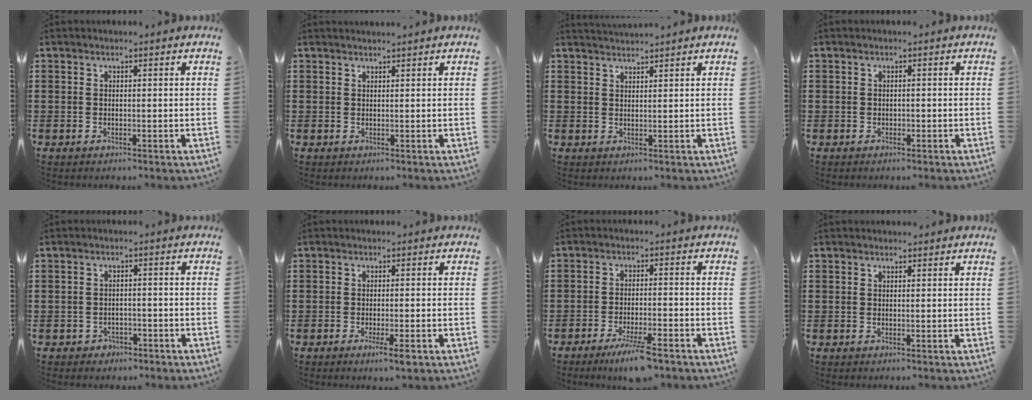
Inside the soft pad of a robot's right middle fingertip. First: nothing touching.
{"total": 0.9, "force": [0.9, -0.1, 0.0], "torque": [-0.001, -0.004, 0.018]}
{"total": 1.8, "force": [1.8, -0.1, -0.1], "torque": [-0.003, 0.003, 0.034]}
{"total": 0.6, "force": [-0.2, 0.5, 0.0], "torque": [0.000, 0.004, -0.005]}
{"total": 1.6, "force": [-1.3, 0.8, 0.1], "torque": [-0.008, 0.001, -0.031]}
{"total": 2.5, "force": [-1.4, 0.2, 2.0], "torque": [-0.039, -0.008, -0.027]}
{"total": 6.0, "force": [-4.3, 0.6, 4.2], "torque": [-0.076, -0.010, -0.074]}
{"total": 0.6, "force": [0.6, 0.2, -0.1], "torque": [0.007, -0.004, 0.010]}